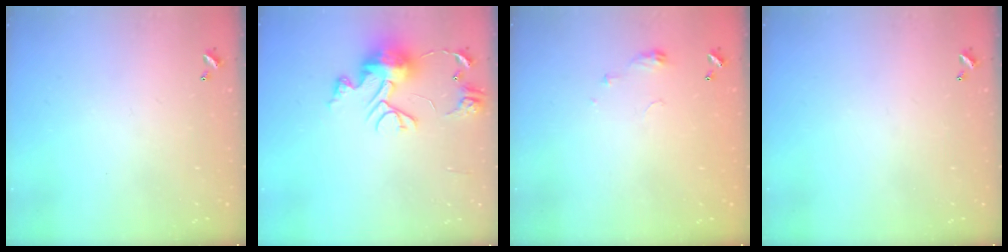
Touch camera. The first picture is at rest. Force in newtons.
{"total": 12.5, "press": 12.4, "slide": 0.9}
{"total": 3.5, "press": 3.5, "slide": 0.5}
{"total": 0.0}